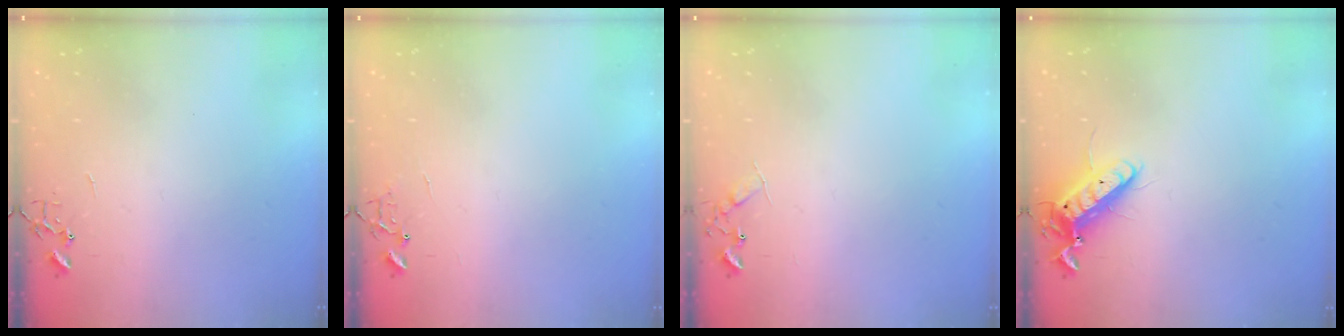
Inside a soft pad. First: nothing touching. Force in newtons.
{"total": 6.4, "press": 6.4, "slide": 0.6}
{"total": 7.0, "press": 7.0, "slide": 0.8}
{"total": 11.9, "press": 11.7, "slide": 2.2}